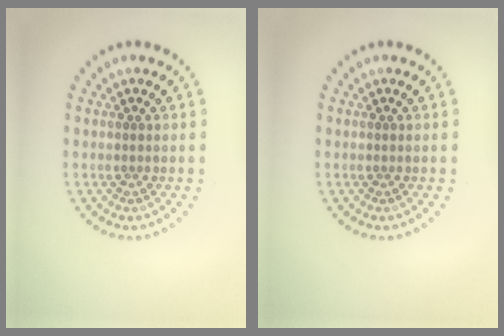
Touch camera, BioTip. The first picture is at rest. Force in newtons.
{"total": 0.0}